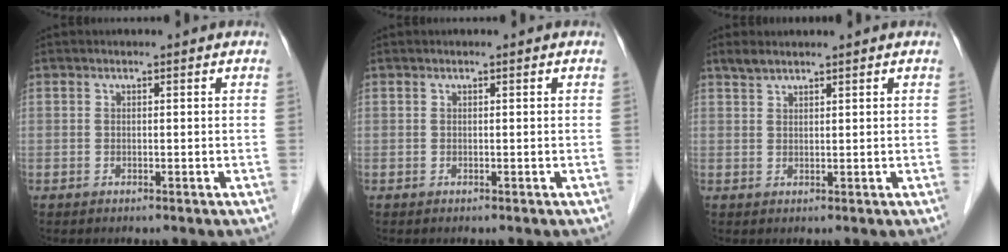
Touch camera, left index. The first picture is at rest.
{"total": 0.0}
{"total": 1.8, "force": [1.6, 0.2, 0.6], "torque": [-0.016, 0.010, 0.038]}